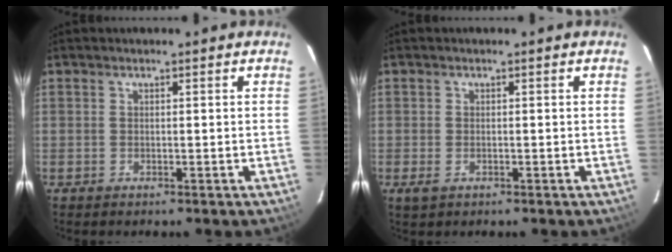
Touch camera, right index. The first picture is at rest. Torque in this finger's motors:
{"motor_torque": [0.21, 0.09, 0.01, 0.00]}